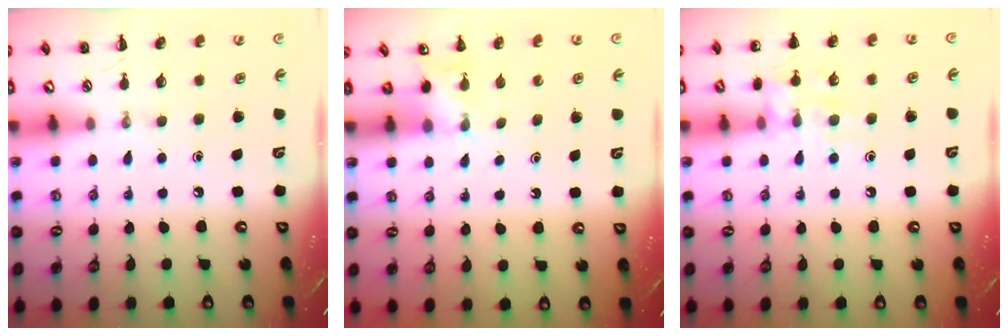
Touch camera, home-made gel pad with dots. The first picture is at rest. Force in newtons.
{"total": 3.7, "press": 3.5, "slide": 1.1}
{"total": 10.0, "press": 10.0, "slide": 0.9}